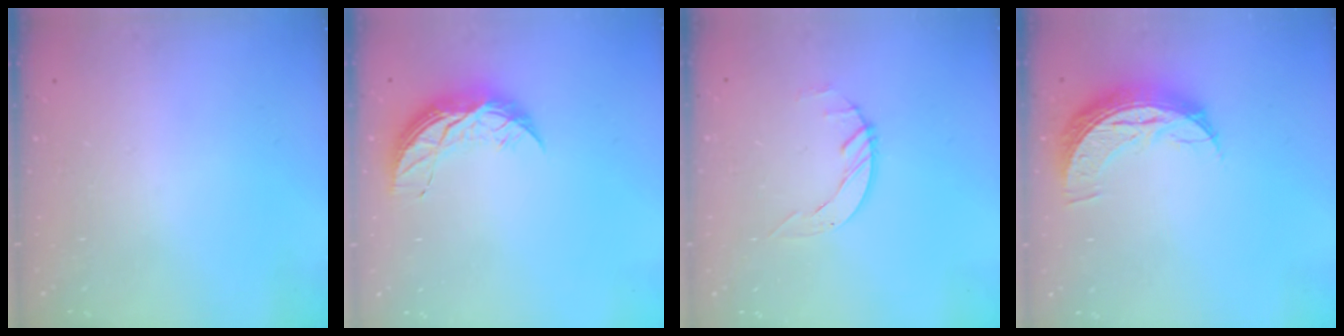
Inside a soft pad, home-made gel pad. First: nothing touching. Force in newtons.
{"total": 8.1, "press": 8.0, "slide": 0.5}
{"total": 2.9, "press": 2.8, "slide": 0.3}
{"total": 8.7, "press": 8.7, "slide": 0.7}